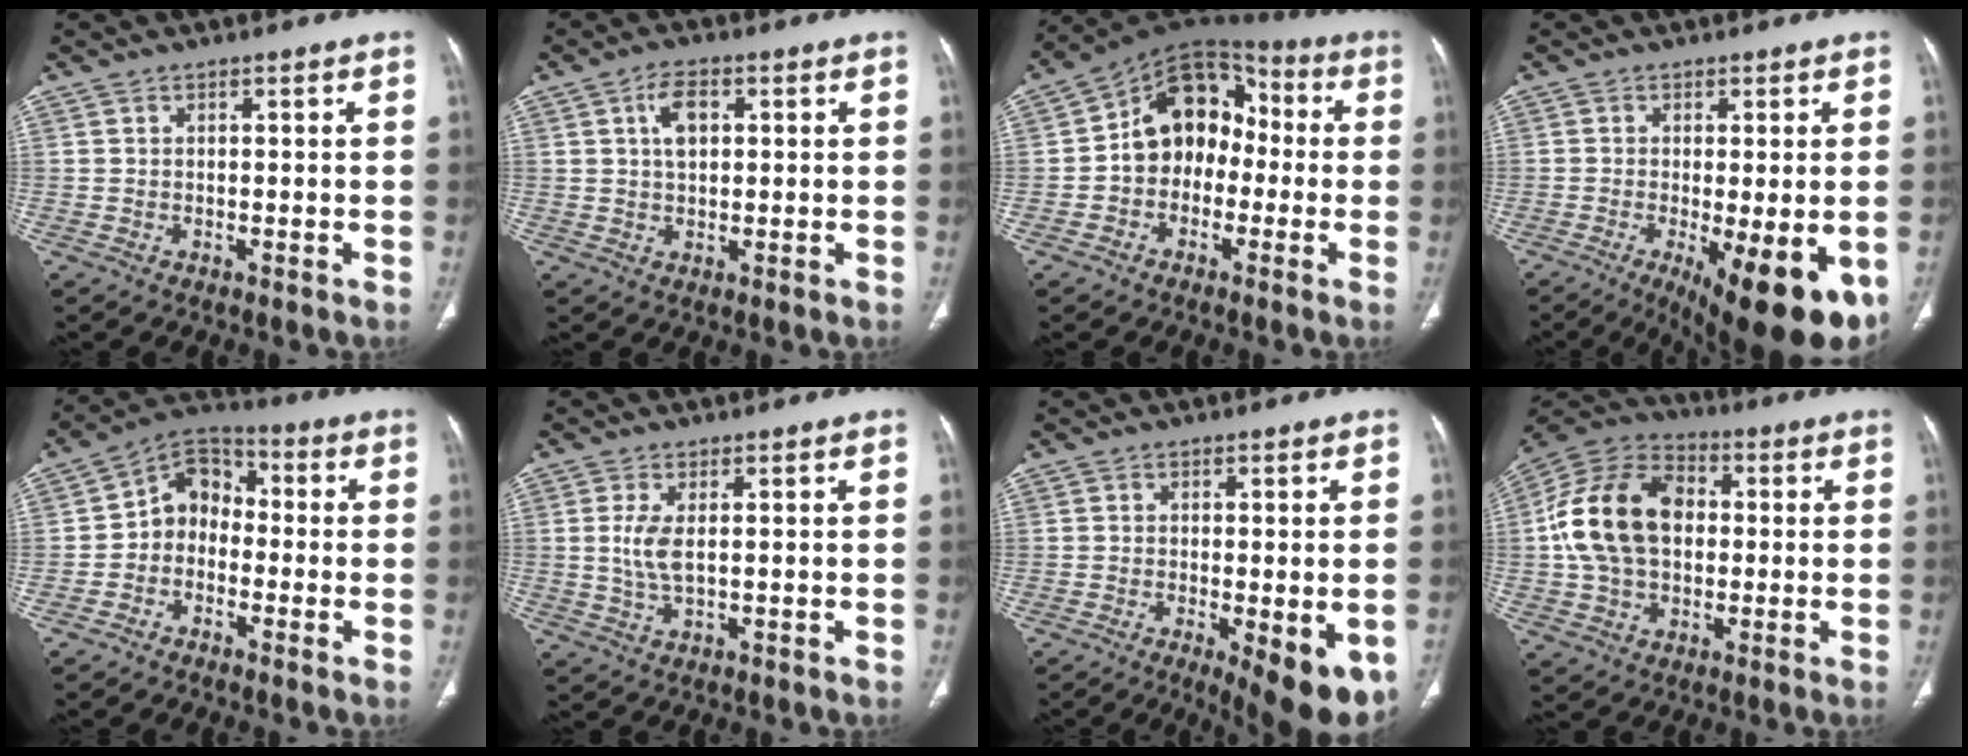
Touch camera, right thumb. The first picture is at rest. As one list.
[{"total": 5.1, "force": [1.4, 3.0, 3.9], "torque": [-0.061, 0.005, 0.023]}, {"total": 13.4, "force": [-1.1, 10.4, 8.5], "torque": [-0.087, 0.052, -0.037]}, {"total": 15.7, "force": [-6.2, 5.1, 13.5], "torque": [-0.152, -0.021, -0.080]}, {"total": 8.3, "force": [-1.5, 6.8, 4.5], "torque": [-0.041, 0.039, -0.051]}, {"total": 4.1, "force": [0.5, 1.5, 3.8], "torque": [-0.095, -0.007, 0.013]}, {"total": 11.7, "force": [-5.2, 3.9, 9.8], "torque": [-0.110, -0.013, -0.068]}, {"total": 18.1, "force": [1.2, 12.8, 12.8], "torque": [-0.221, 0.026, 0.015]}]